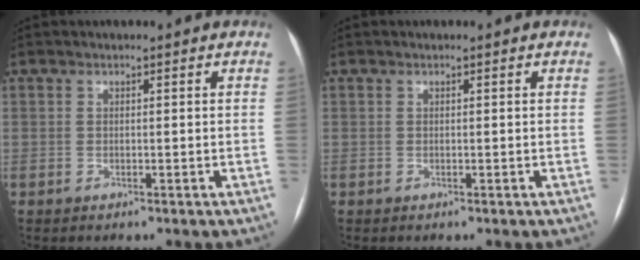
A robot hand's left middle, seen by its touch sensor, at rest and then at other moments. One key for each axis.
{"total": 0.0}